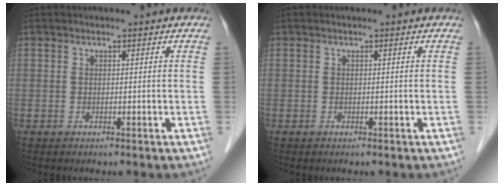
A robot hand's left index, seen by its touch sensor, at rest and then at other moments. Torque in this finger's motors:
{"motor_torque": [-0.01, 0.01, 0.00, 0.00]}